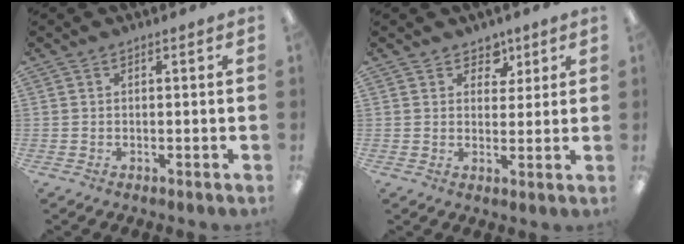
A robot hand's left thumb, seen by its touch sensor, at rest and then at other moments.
{"total": 5.2, "force": [3.2, 3.8, 1.4], "torque": [-0.009, -0.012, 0.054]}